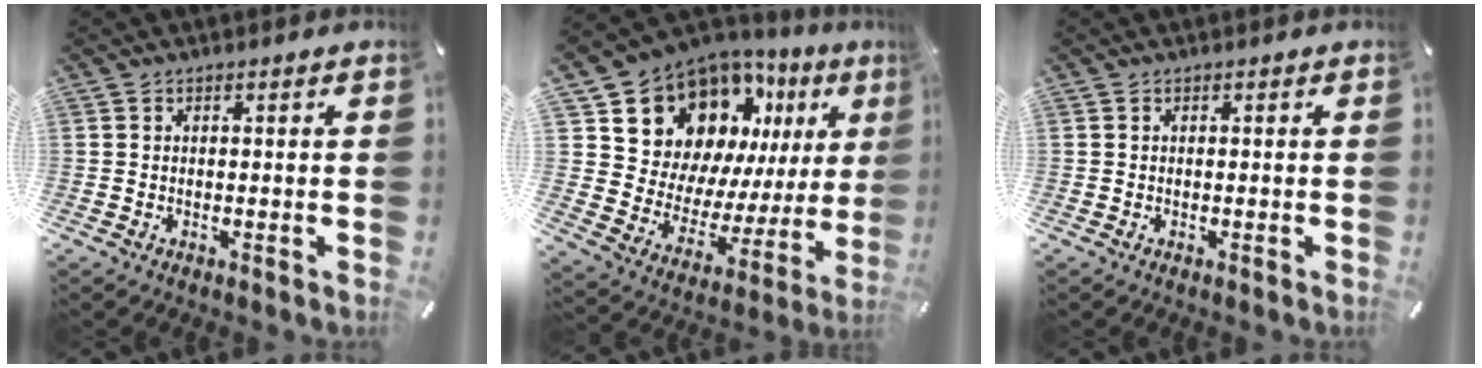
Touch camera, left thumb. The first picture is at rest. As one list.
[{"total": 16.3, "force": [11.1, 10.8, 5.0], "torque": [-0.090, -0.100, 0.213]}, {"total": 0.0}]